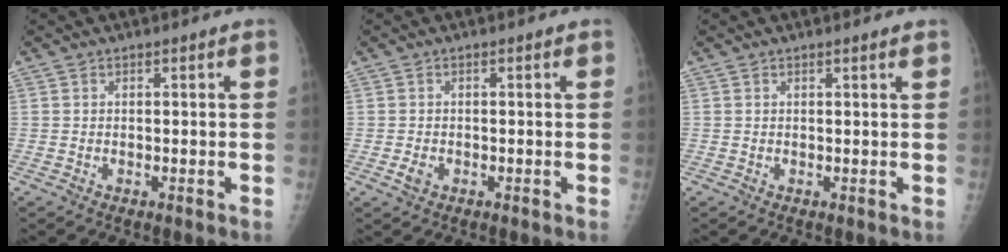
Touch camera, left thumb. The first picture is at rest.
{"total": 1.7, "force": [-0.6, 1.2, 1.0], "torque": [-0.018, 0.000, -0.010]}
{"total": 0.9, "force": [0.7, -0.1, 0.6], "torque": [-0.010, 0.000, 0.011]}